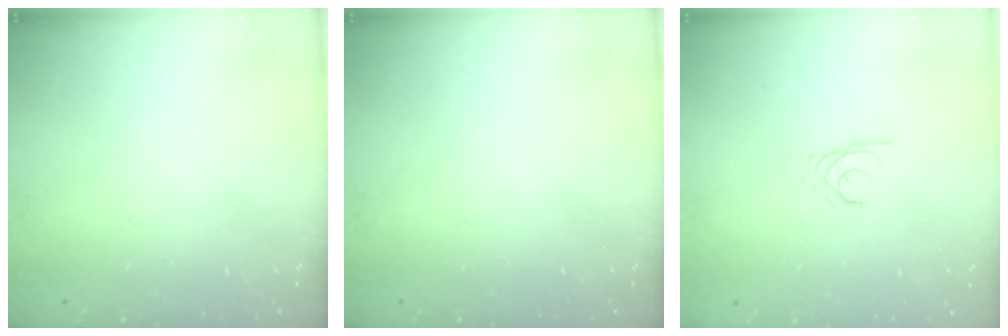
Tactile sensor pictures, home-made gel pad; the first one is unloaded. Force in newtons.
{"total": 0.0}
{"total": 2.2, "press": 2.2, "slide": 0.2}